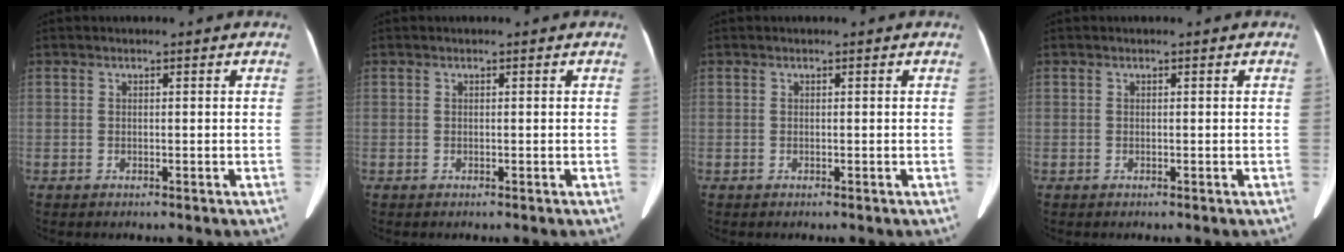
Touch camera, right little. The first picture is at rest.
{"total": 0.0}
{"total": 0.0}
{"total": 0.0}